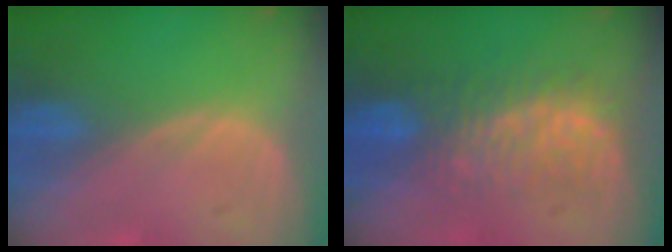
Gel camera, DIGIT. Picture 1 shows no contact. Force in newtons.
{"total": 7.8, "press": 7.6, "slide": 1.3}